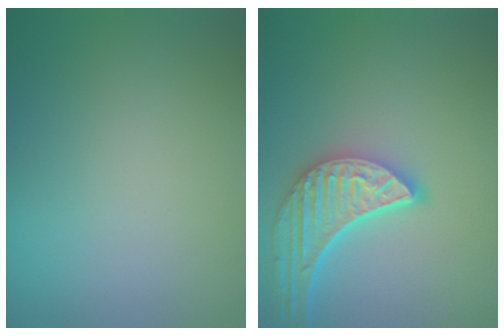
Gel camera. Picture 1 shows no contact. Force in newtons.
{"total": 5.1, "press": 4.2, "slide": 2.9}